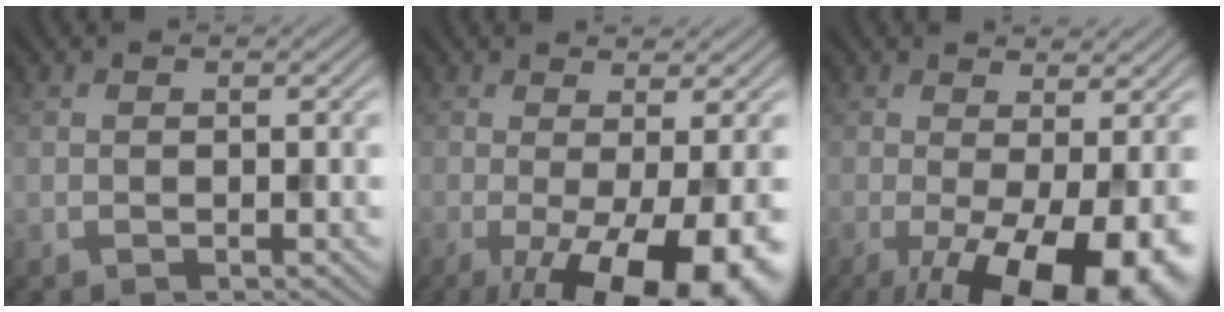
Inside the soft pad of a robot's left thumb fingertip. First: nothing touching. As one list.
[{"total": 13.8, "force": [-4.8, 4.1, 12.2], "torque": [-0.162, -0.011, -0.062]}, {"total": 13.8, "force": [-4.7, 4.6, 12.1], "torque": [-0.177, -0.015, -0.059]}]